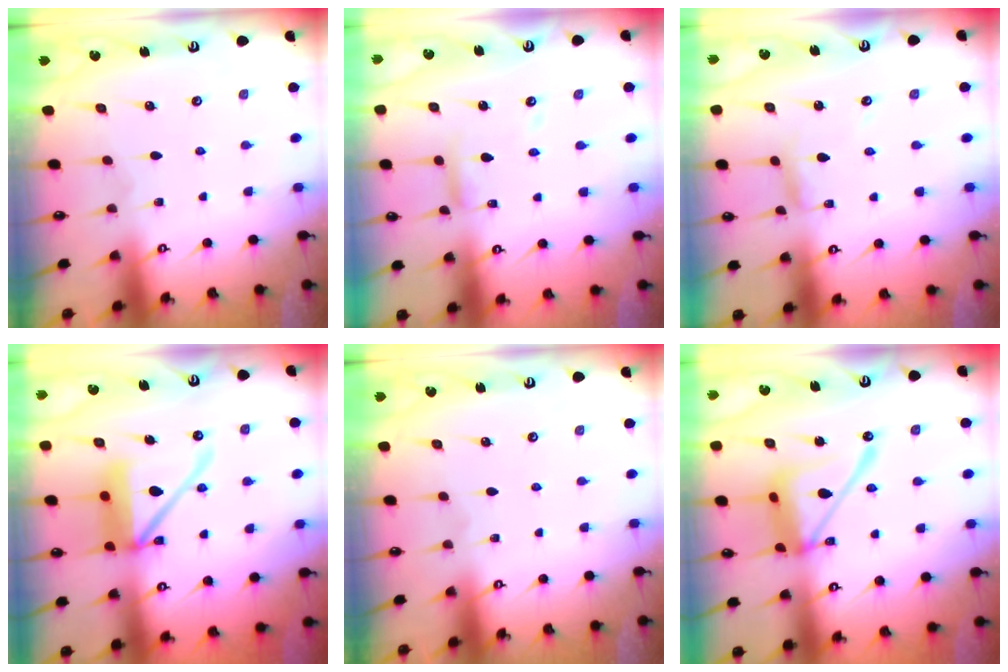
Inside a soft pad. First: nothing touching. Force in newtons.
{"total": 6.9, "press": 6.9, "slide": 0.6}
{"total": 2.2, "press": 2.2, "slide": 0.2}
{"total": 13.4, "press": 13.2, "slide": 2.1}
{"total": 0.0}
{"total": 15.7, "press": 15.7, "slide": 1.6}